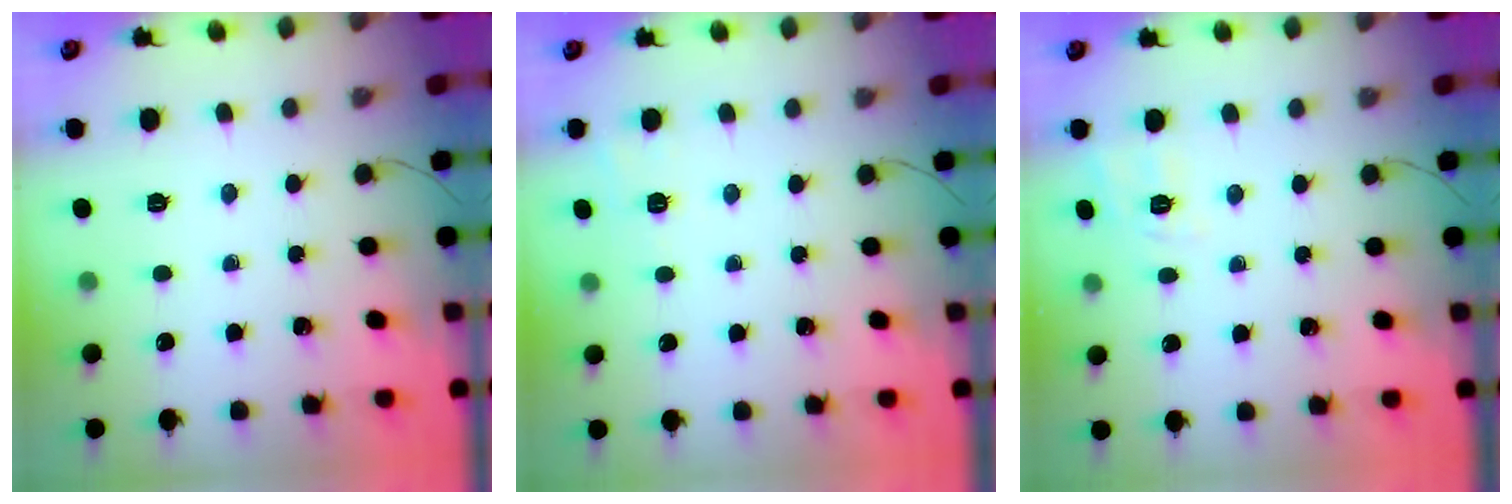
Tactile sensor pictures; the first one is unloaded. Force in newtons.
{"total": 2.0, "press": 1.3, "slide": 1.6}
{"total": 2.0, "press": 0.4, "slide": 2.0}